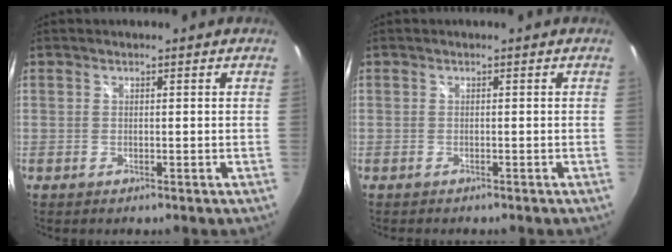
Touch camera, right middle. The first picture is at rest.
{"total": 0.8, "force": [-0.8, 0.2, 0.1], "torque": [-0.005, -0.001, -0.013]}